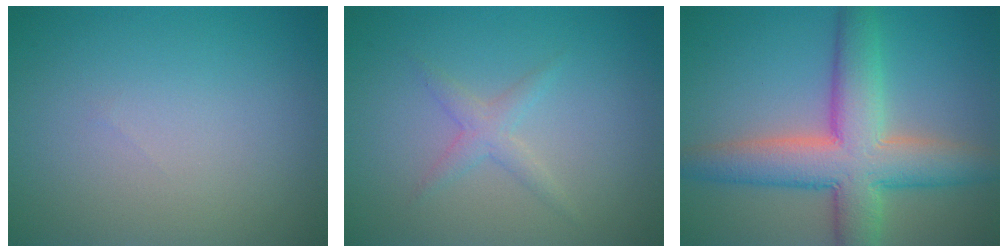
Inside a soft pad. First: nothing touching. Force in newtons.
{"total": 1.6, "press": 1.6, "slide": 0.0}
{"total": 8.6, "press": 8.6, "slide": 0.4}